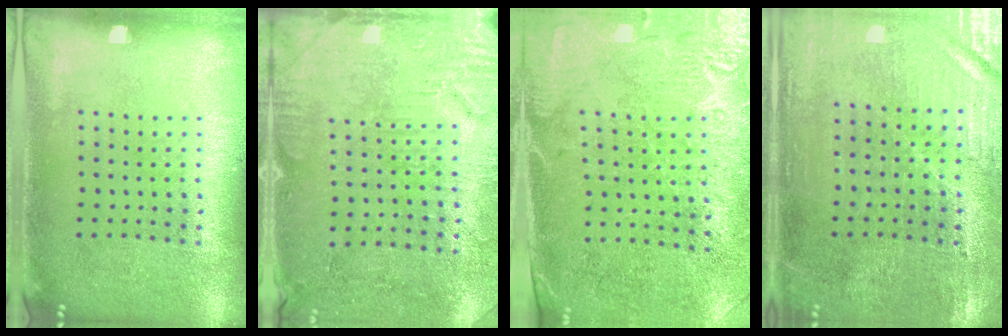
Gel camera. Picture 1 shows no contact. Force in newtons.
{"total": 3.0, "press": 2.9, "slide": 1.0}
{"total": 2.8, "press": 2.5, "slide": 1.1}
{"total": 1.1, "press": 1.1, "slide": 0.2}